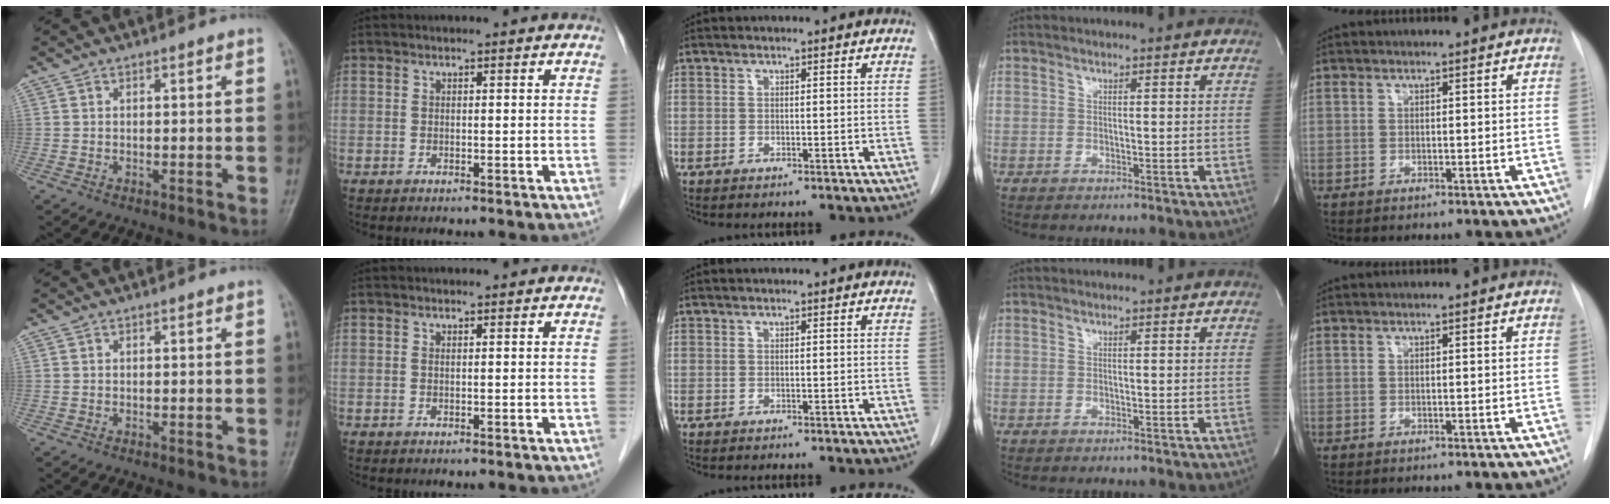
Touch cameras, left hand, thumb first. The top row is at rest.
{}